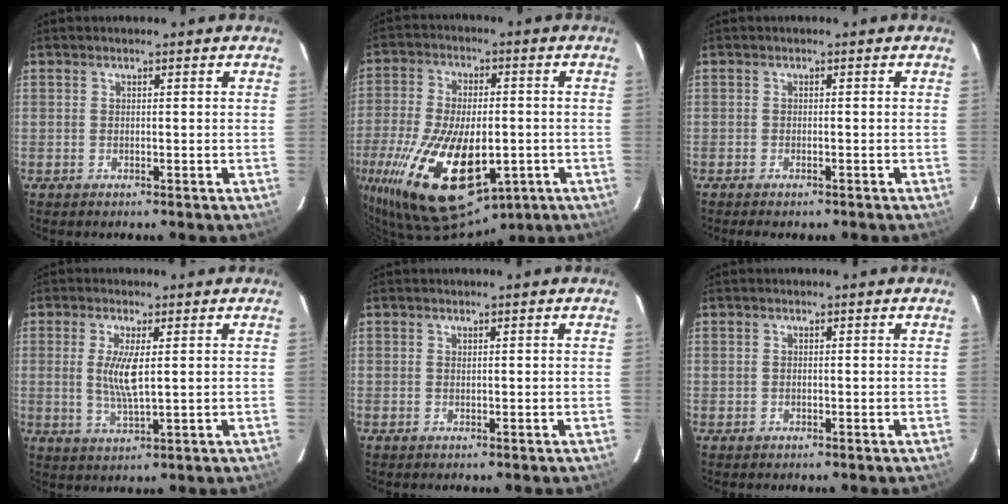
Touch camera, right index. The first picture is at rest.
{"total": 26.0, "force": [-9.0, 13.3, 20.4], "torque": [-0.432, -0.056, -0.132]}
{"total": 1.8, "force": [-1.5, 0.5, 0.9], "torque": [-0.023, -0.003, -0.028]}
{"total": 5.7, "force": [0.8, 1.0, 5.5], "torque": [-0.112, -0.007, 0.014]}
{"total": 0.0}
{"total": 0.0}